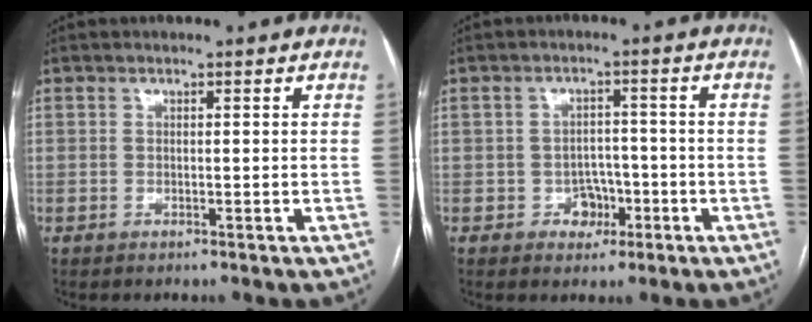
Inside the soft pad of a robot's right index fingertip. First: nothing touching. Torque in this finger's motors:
{"motor_torque": [0.05, 0.00, 0.00, 0.00]}